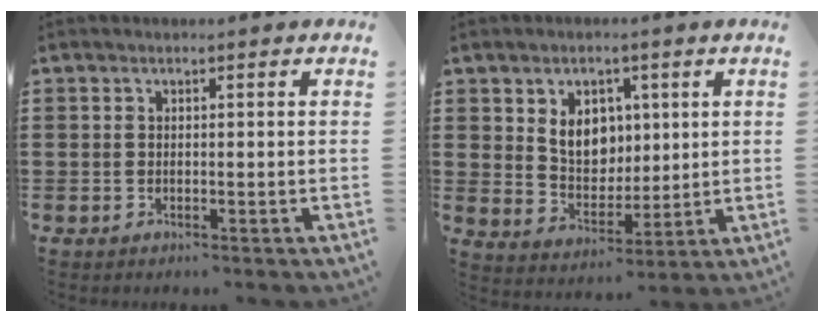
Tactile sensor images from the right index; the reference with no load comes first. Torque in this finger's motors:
{"motor_torque": [0.73, 0.48, 0.58, 0.10]}